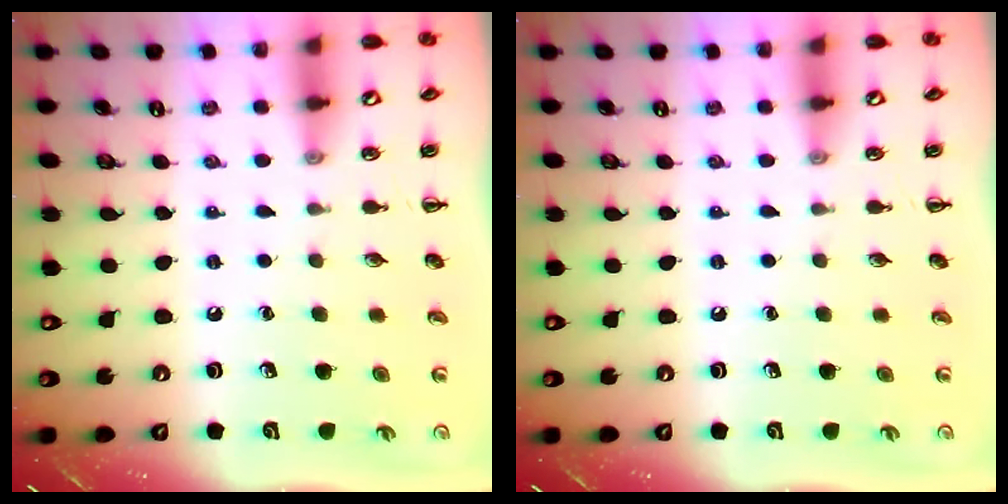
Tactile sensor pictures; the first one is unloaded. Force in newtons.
{"total": 0.0}